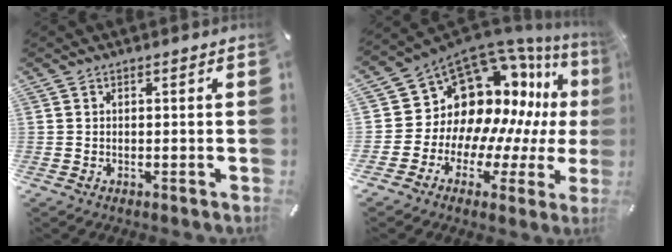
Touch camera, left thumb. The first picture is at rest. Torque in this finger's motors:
{"motor_torque": [1.81, 3.20, 1.09, 0.82, 0.01]}